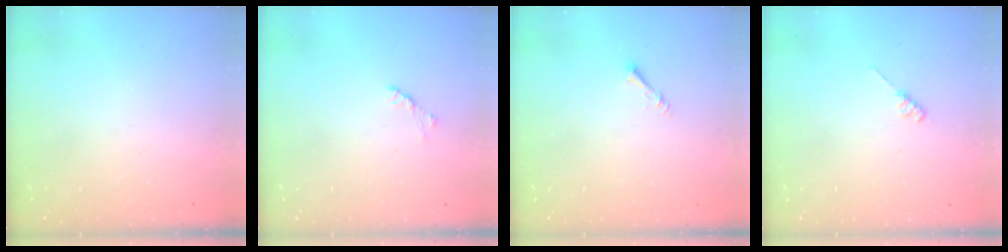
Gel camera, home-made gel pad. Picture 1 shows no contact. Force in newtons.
{"total": 1.7, "press": 1.6, "slide": 0.4}
{"total": 1.8, "press": 1.8, "slide": 0.1}
{"total": 2.6, "press": 2.5, "slide": 0.4}